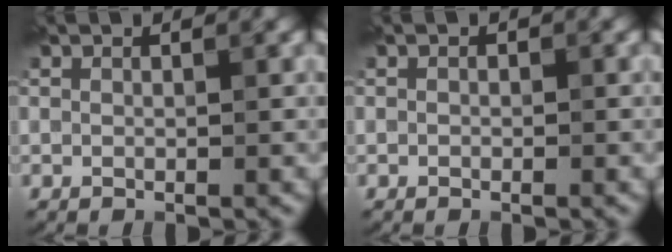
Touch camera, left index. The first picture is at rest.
{"total": 0.7, "force": [-0.6, 0.0, -0.4], "torque": [0.005, -0.004, -0.004]}